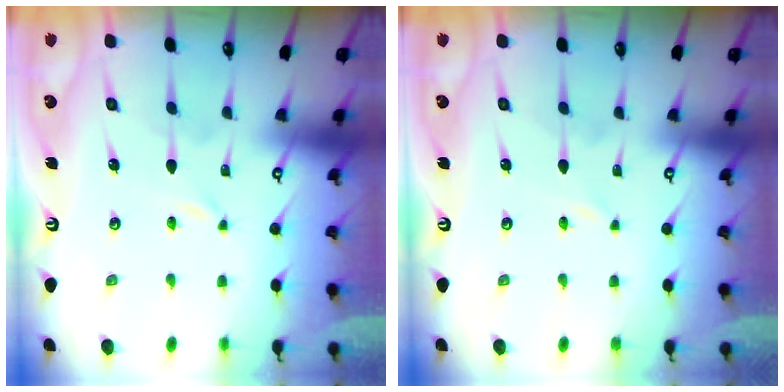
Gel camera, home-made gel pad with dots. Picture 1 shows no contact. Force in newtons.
{"total": 0.6, "press": 0.6, "slide": 0.1}